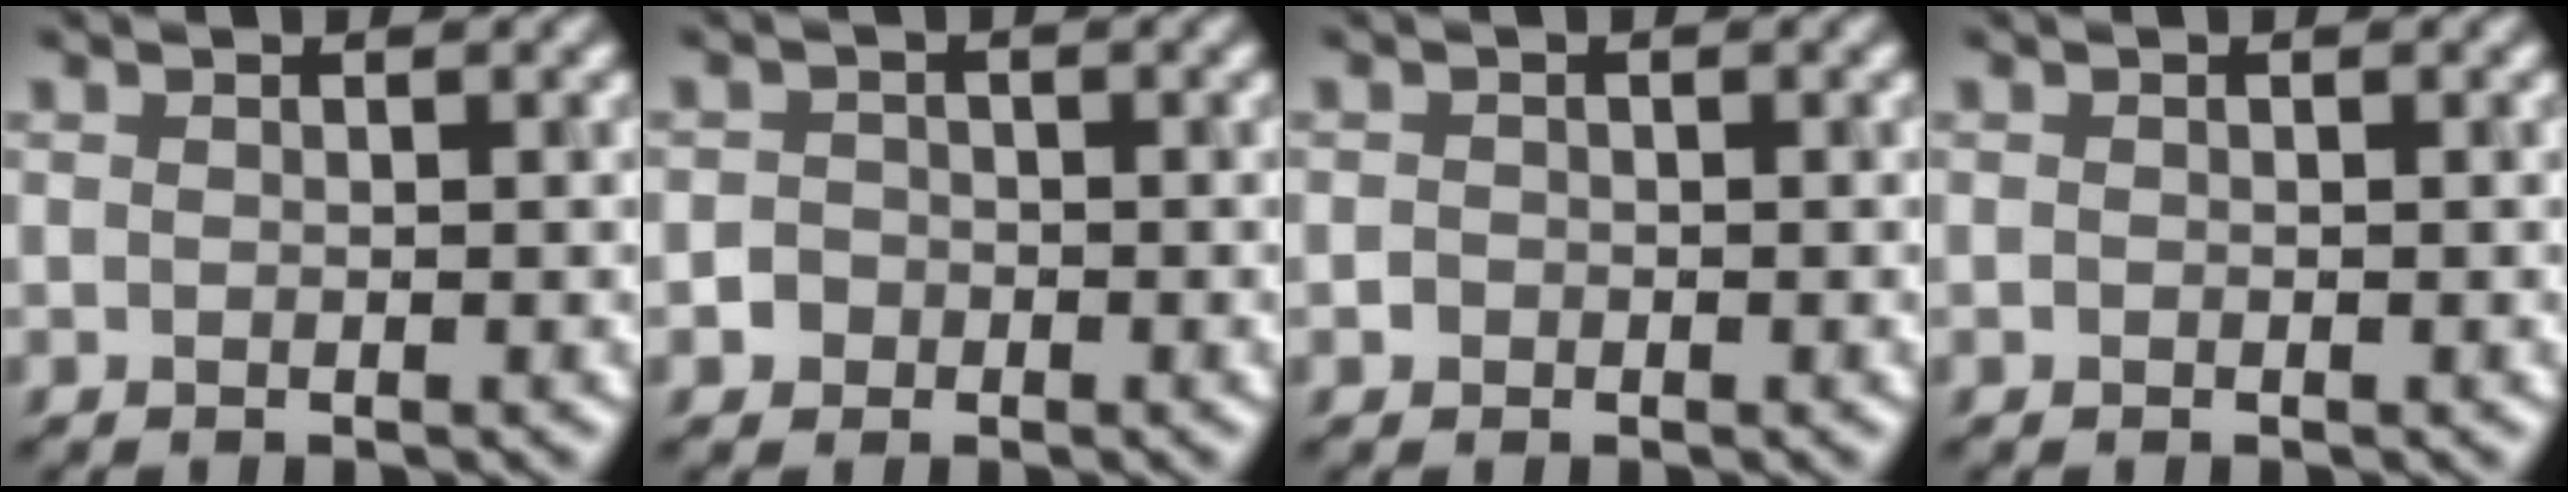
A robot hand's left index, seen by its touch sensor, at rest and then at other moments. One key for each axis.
{"total": 2.1, "fx": -0.9, "fy": 1.9, "fz": 0.3, "tx": 0.017, "ty": 0.008, "tz": -0.026}
{"total": 0.7, "fx": -0.4, "fy": 0.6, "fz": 0.1, "tx": 0.004, "ty": -0.001, "tz": -0.010}
{"total": 0.0}